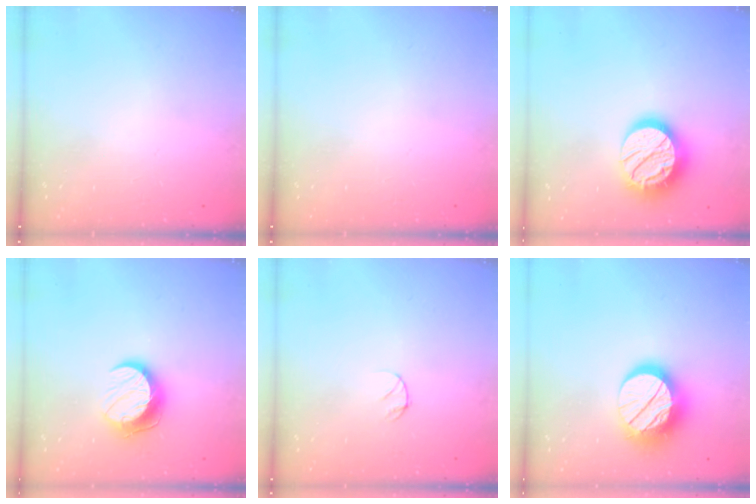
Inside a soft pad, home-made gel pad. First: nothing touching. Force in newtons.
{"total": 0.0}
{"total": 17.9, "press": 17.9, "slide": 1.0}
{"total": 10.1, "press": 10.1, "slide": 0.2}
{"total": 3.9, "press": 3.9, "slide": 0.4}
{"total": 15.1, "press": 15.1, "slide": 1.3}